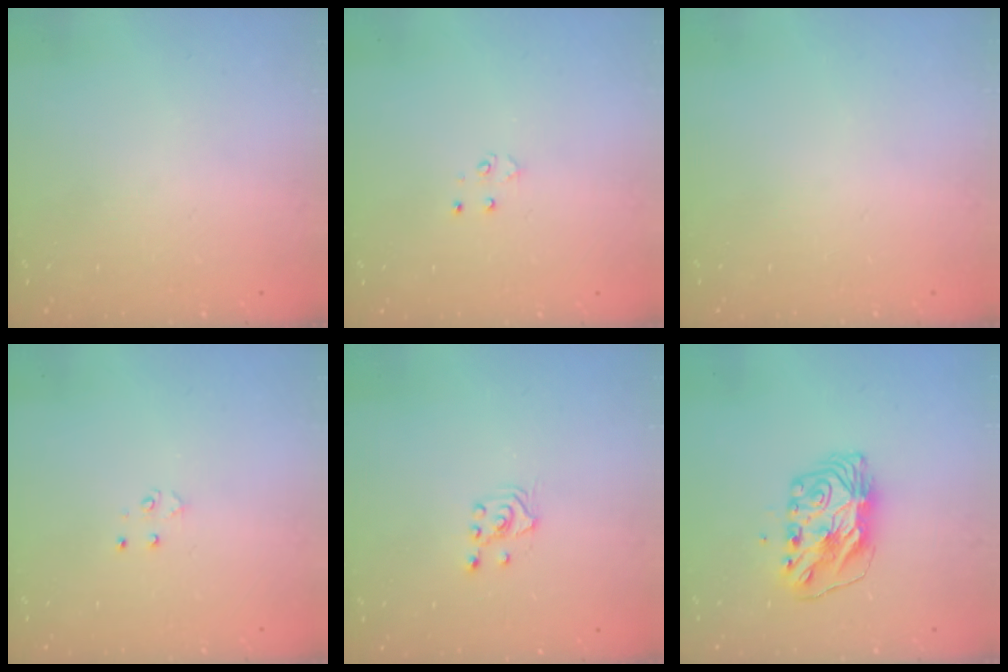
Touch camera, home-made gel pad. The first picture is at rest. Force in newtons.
{"total": 3.1, "press": 3.1, "slide": 0.6}
{"total": 0.0}
{"total": 3.1, "press": 3.1, "slide": 0.6}
{"total": 2.6, "press": 2.4, "slide": 0.8}
{"total": 8.4, "press": 8.4, "slide": 0.8}